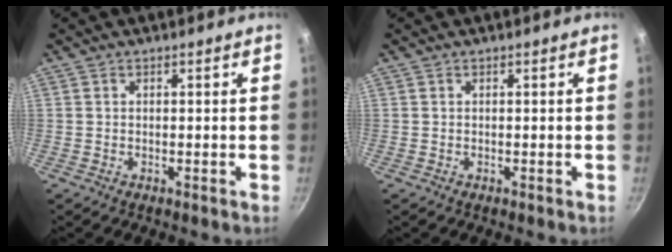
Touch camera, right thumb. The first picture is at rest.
{"total": 0.0}